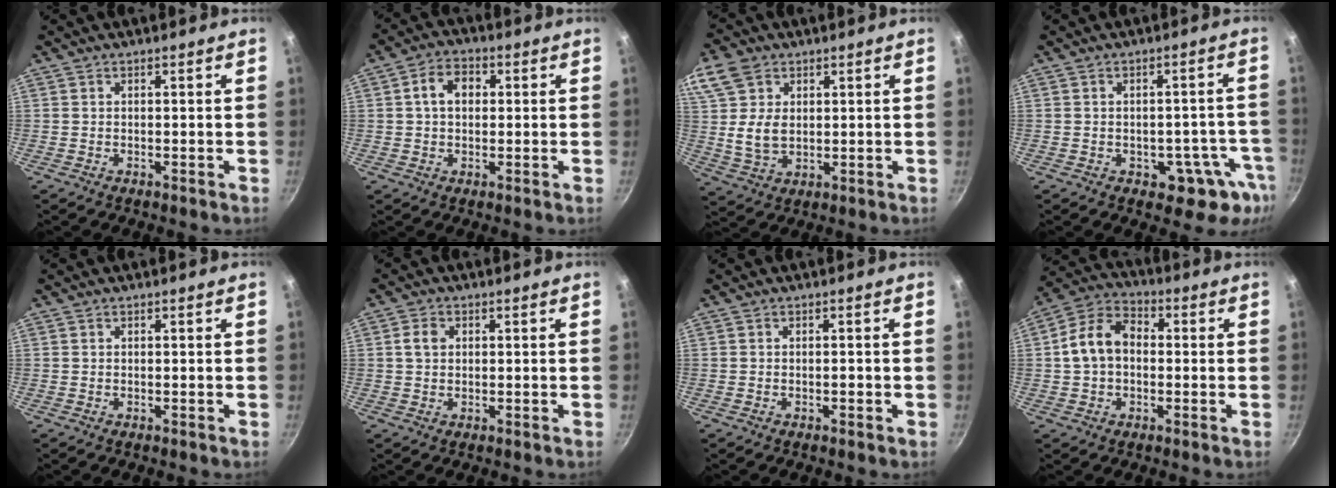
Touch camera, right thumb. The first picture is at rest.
{"total": 5.9, "force": [0.9, 4.3, 3.9], "torque": [-0.046, 0.013, 0.008]}
{"total": 11.6, "force": [3.6, 8.4, 7.2], "torque": [-0.134, -0.013, 0.067]}
{"total": 9.6, "force": [-3.9, 5.9, 6.5], "torque": [-0.018, 0.032, -0.039]}
{"total": 0.0}
{"total": 2.8, "force": [0.6, 2.1, 1.7], "torque": [-0.026, 0.005, 0.009]}
{"total": 0.8, "force": [-0.3, 0.4, 0.6], "torque": [-0.007, 0.004, -0.005]}
{"total": 10.5, "force": [0.2, 7.6, 7.1], "torque": [-0.111, 0.033, -0.013]}